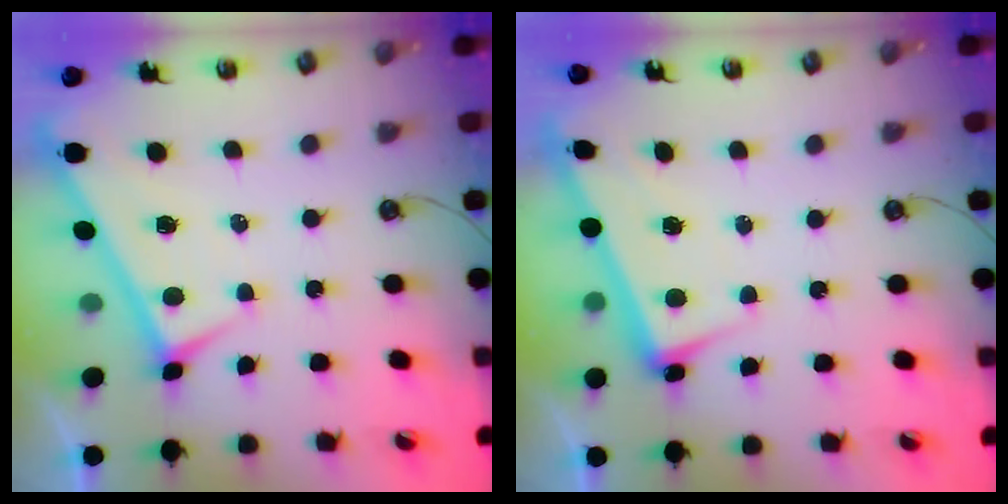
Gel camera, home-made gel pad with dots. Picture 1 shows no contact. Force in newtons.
{"total": 2.5, "press": 2.4, "slide": 0.7}